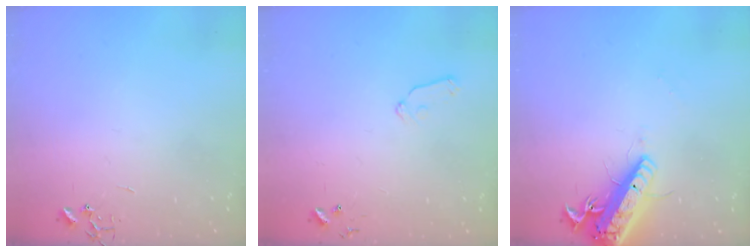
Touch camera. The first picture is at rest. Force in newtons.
{"total": 6.5, "press": 6.4, "slide": 1.0}
{"total": 17.2, "press": 16.8, "slide": 3.6}